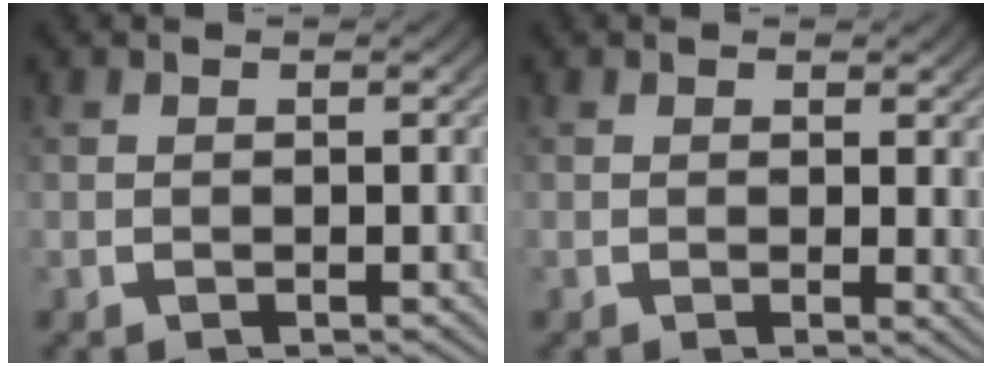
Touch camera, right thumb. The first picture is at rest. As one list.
[{"total": 1.2, "force": [0.5, 0.3, 1.0], "torque": [-0.006, -0.005, 0.006]}]